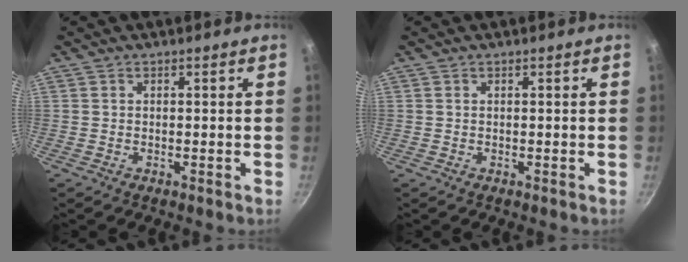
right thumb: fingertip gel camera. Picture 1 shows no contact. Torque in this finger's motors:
{"motor_torque": [-0.43, 0.29, 0.51, -0.06, 0.02]}